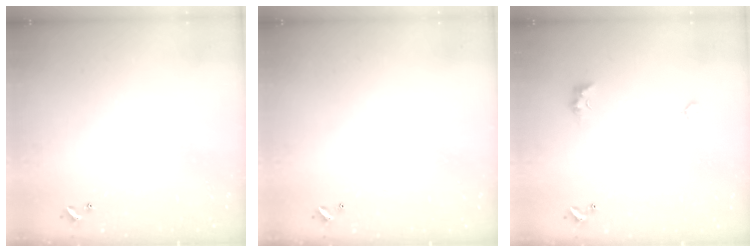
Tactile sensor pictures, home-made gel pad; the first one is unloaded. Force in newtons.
{"total": 3.0, "press": 3.0, "slide": 0.1}
{"total": 2.0, "press": 2.0, "slide": 0.5}